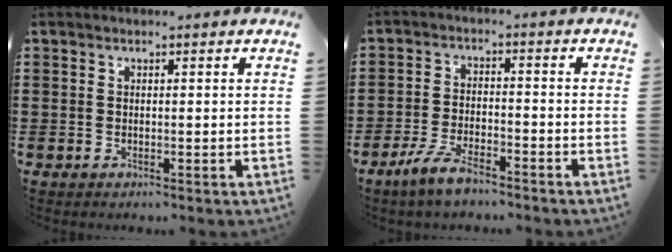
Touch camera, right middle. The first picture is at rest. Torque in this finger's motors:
{"motor_torque": [2.14, 0.00, 0.18, 0.07]}